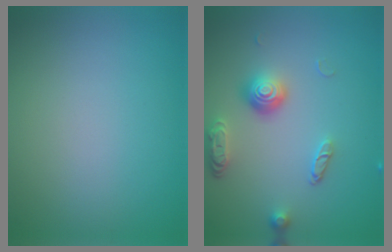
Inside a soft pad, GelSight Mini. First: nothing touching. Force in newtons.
{"total": 3.8, "press": 2.8, "slide": 2.5}